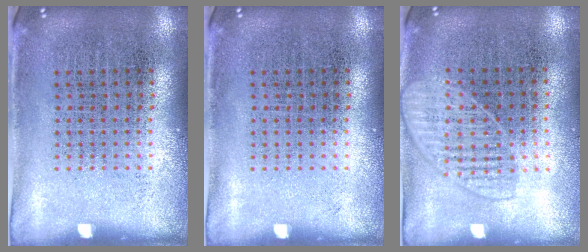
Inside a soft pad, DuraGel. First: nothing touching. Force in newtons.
{"total": 0.0}
{"total": 1.3, "press": 1.2, "slide": 0.6}